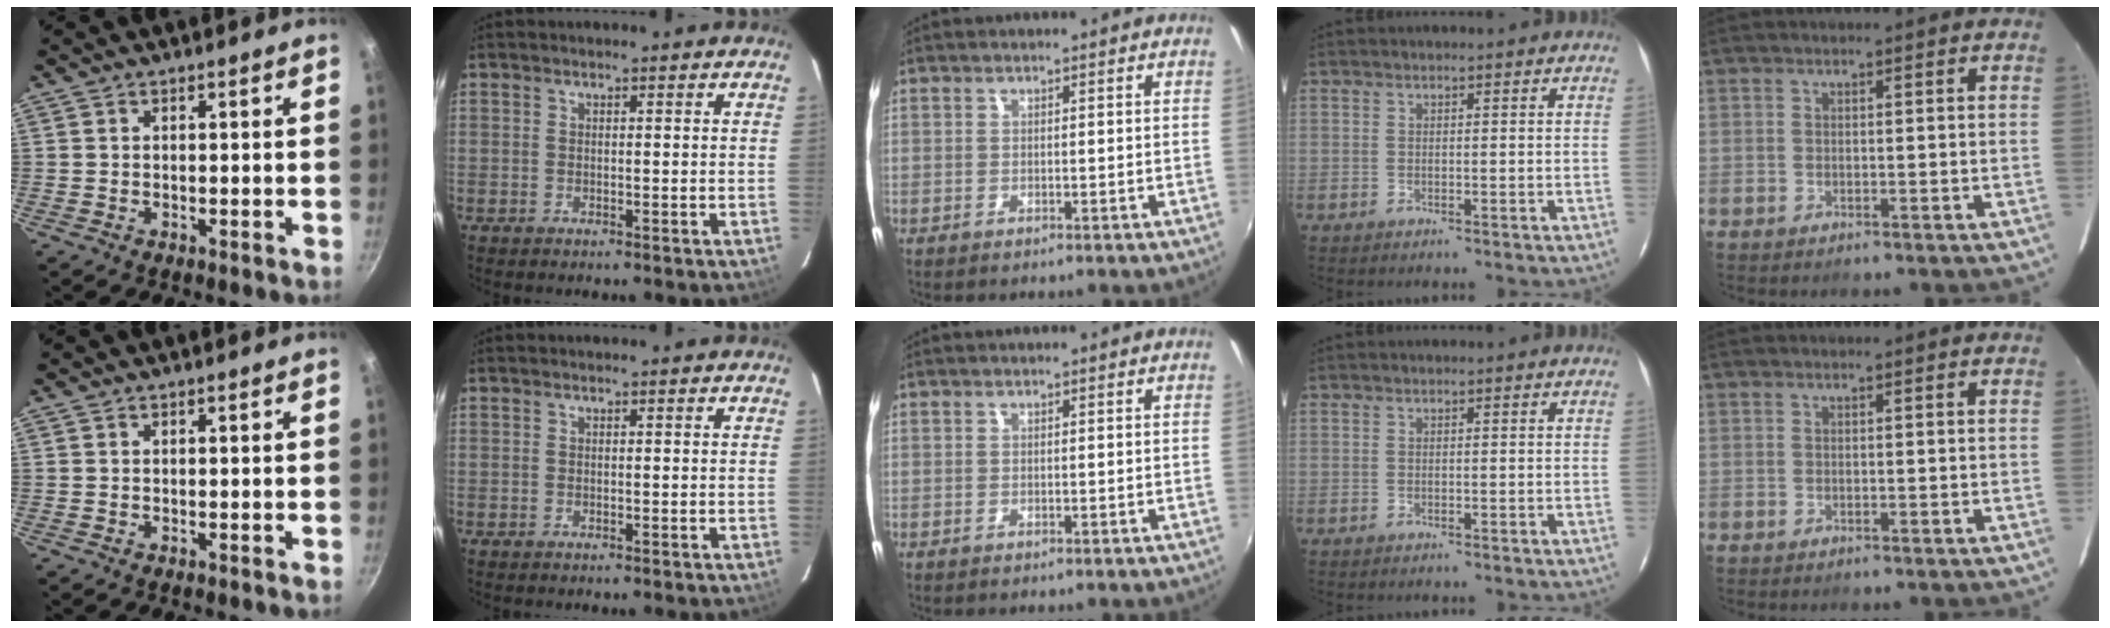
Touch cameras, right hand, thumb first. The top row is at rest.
{}